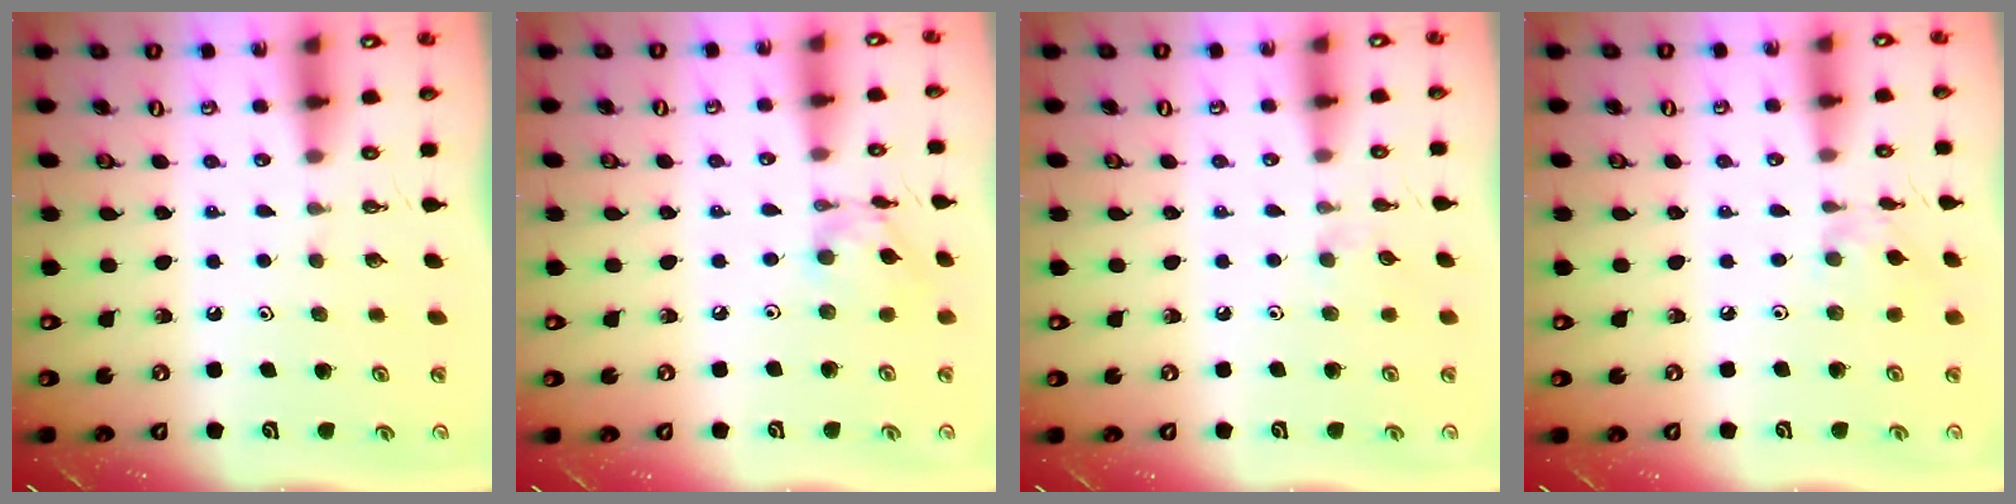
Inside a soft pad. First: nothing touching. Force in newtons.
{"total": 8.4, "press": 8.4, "slide": 0.5}
{"total": 3.5, "press": 3.4, "slide": 0.5}
{"total": 2.1, "press": 2.1, "slide": 0.2}